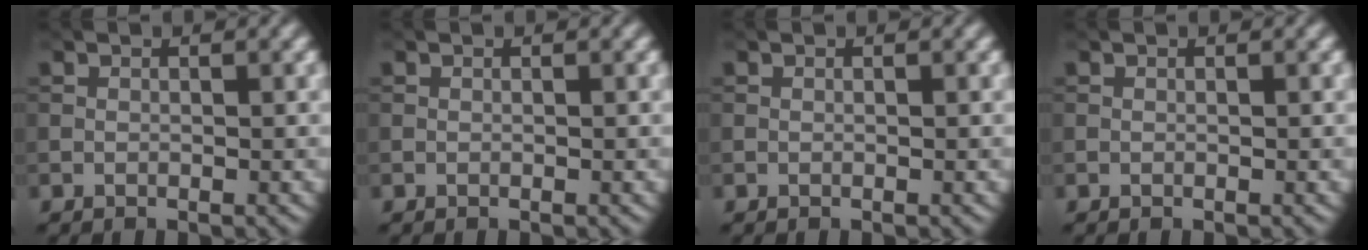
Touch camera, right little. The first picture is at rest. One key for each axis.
{"total": 0.0}
{"total": 0.0}
{"total": 0.0}